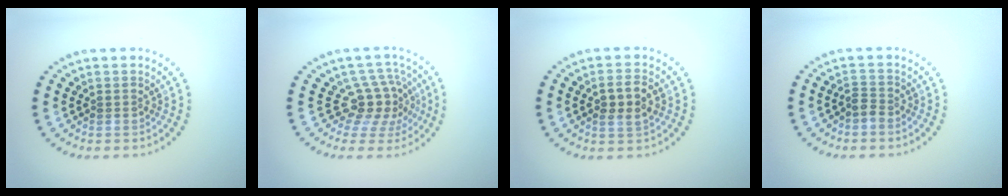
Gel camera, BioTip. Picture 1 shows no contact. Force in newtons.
{"total": 3.9, "press": 2.8, "slide": 2.6}
{"total": 2.7, "press": 2.6, "slide": 0.5}
{"total": 1.2, "press": 0.9, "slide": 0.8}